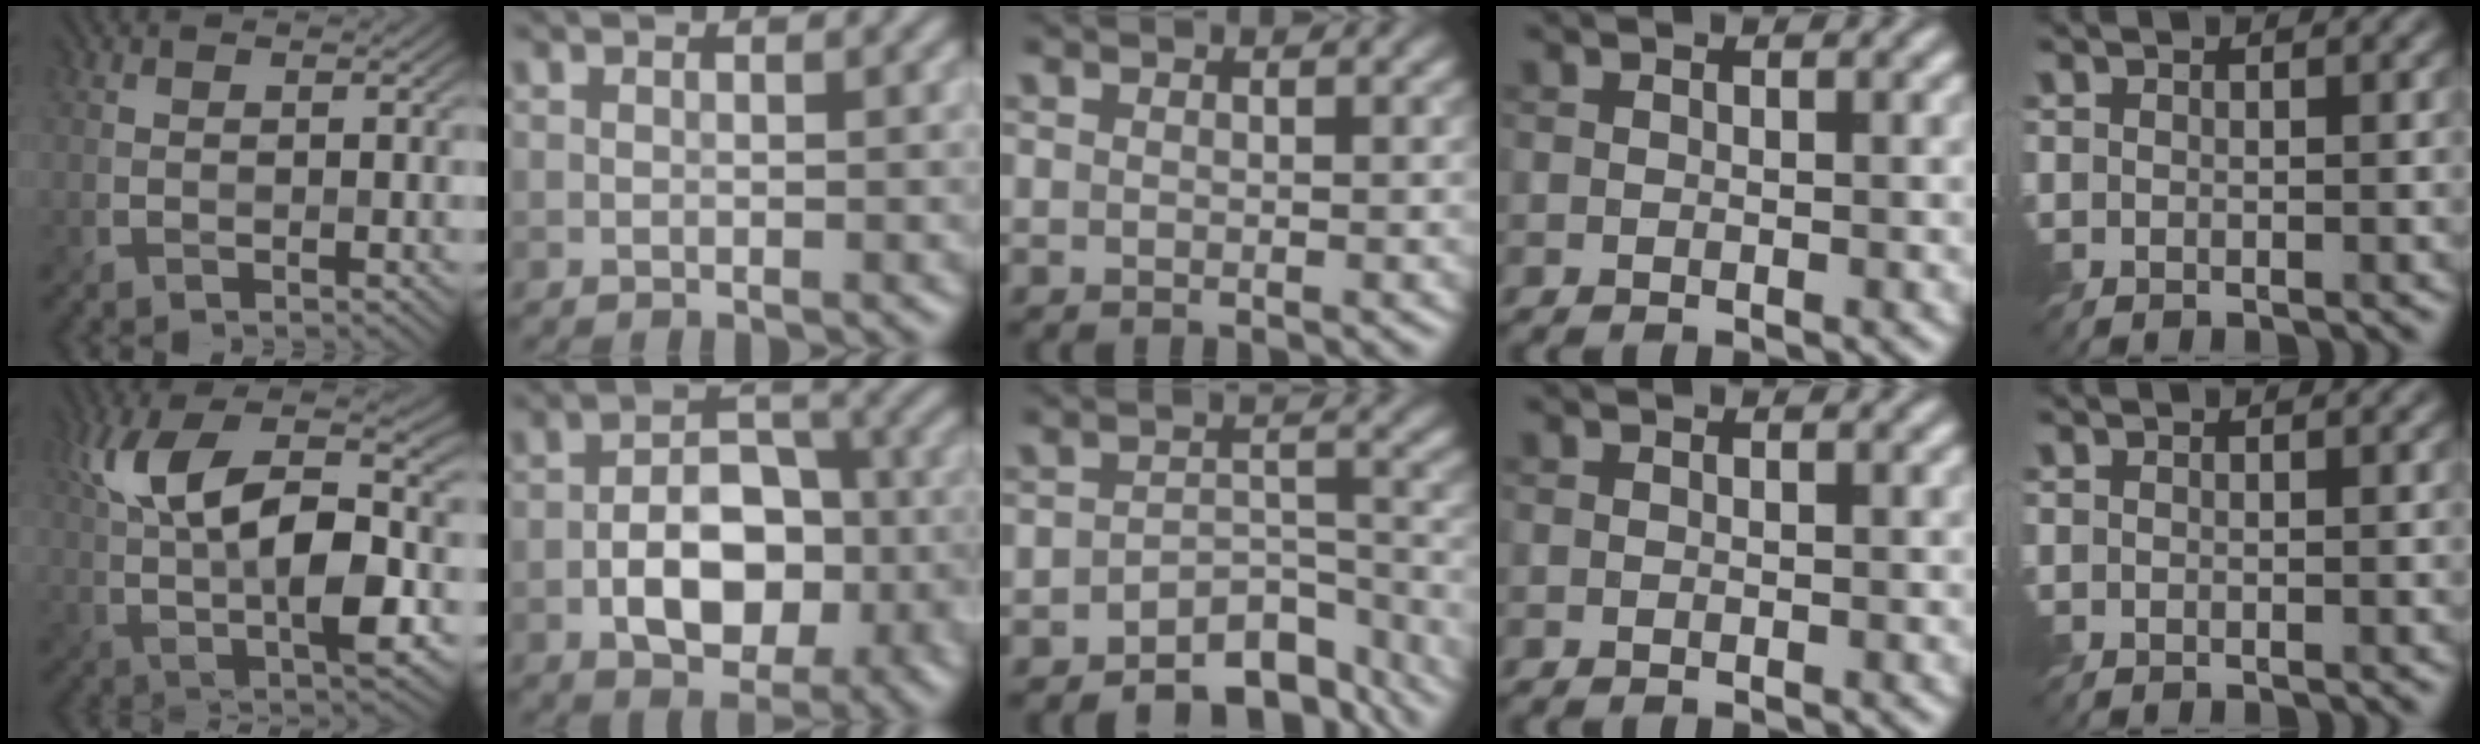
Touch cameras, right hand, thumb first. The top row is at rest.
{"thumb": {"total": 12.3, "force": [1.8, 4.8, 11.2], "torque": [-0.198, 0.007, 0.026]}, "index": {"total": 7.6, "force": [-2.5, 4.5, 5.7], "torque": [-0.085, 0.007, -0.042]}, "middle": {"total": 6.2, "force": [-4.7, 2.9, 2.8], "torque": [-0.026, -0.005, -0.073]}}